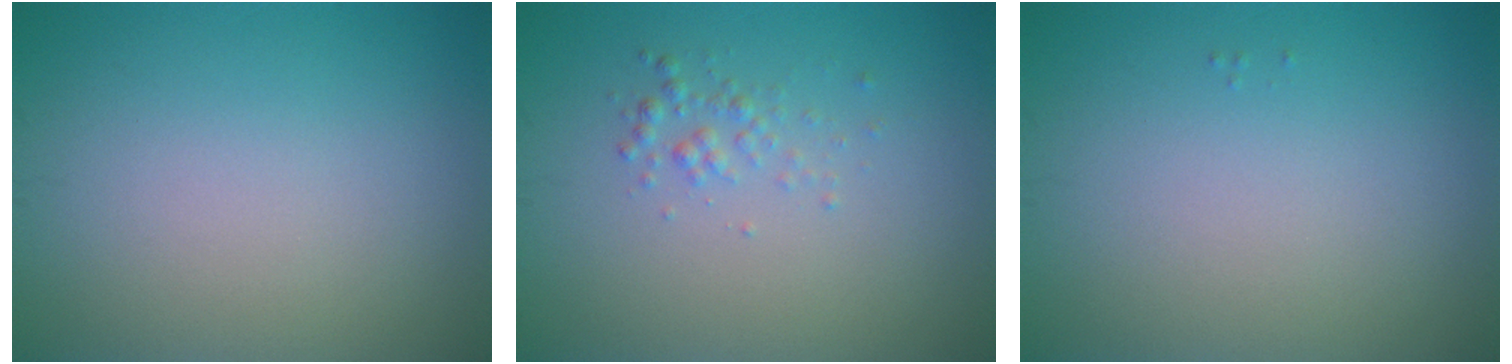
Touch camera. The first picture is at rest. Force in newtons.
{"total": 1.2, "press": 1.2, "slide": 0.1}
{"total": 0.0}